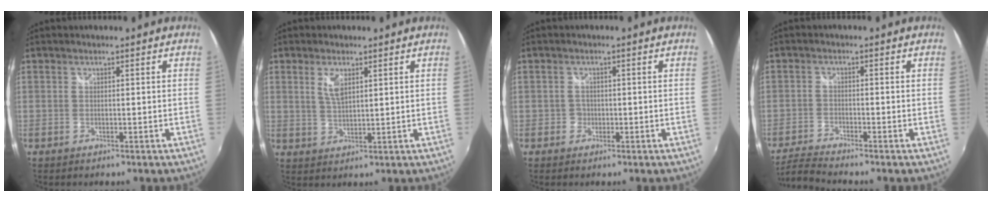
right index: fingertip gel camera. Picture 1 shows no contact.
{"total": 4.0, "force": [1.8, 1.6, 3.2], "torque": [-0.058, -0.002, 0.034]}
{"total": 1.8, "force": [-0.8, 1.7, 0.1], "torque": [-0.001, 0.001, -0.012]}
{"total": 5.4, "force": [-5.1, -0.4, 1.5], "torque": [-0.049, -0.017, -0.102]}